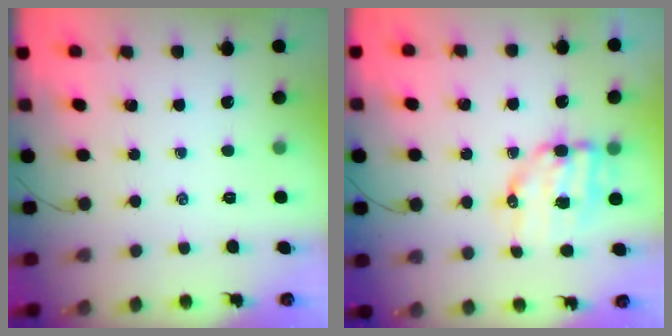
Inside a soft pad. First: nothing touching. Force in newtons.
{"total": 9.8, "press": 9.7, "slide": 1.7}